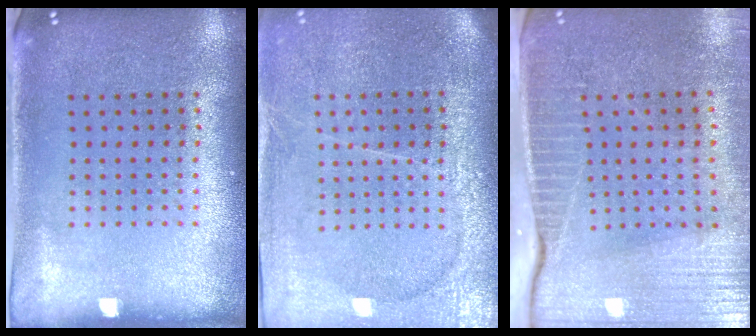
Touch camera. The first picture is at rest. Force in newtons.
{"total": 3.8, "press": 3.4, "slide": 1.7}
{"total": 3.8, "press": 3.4, "slide": 1.7}